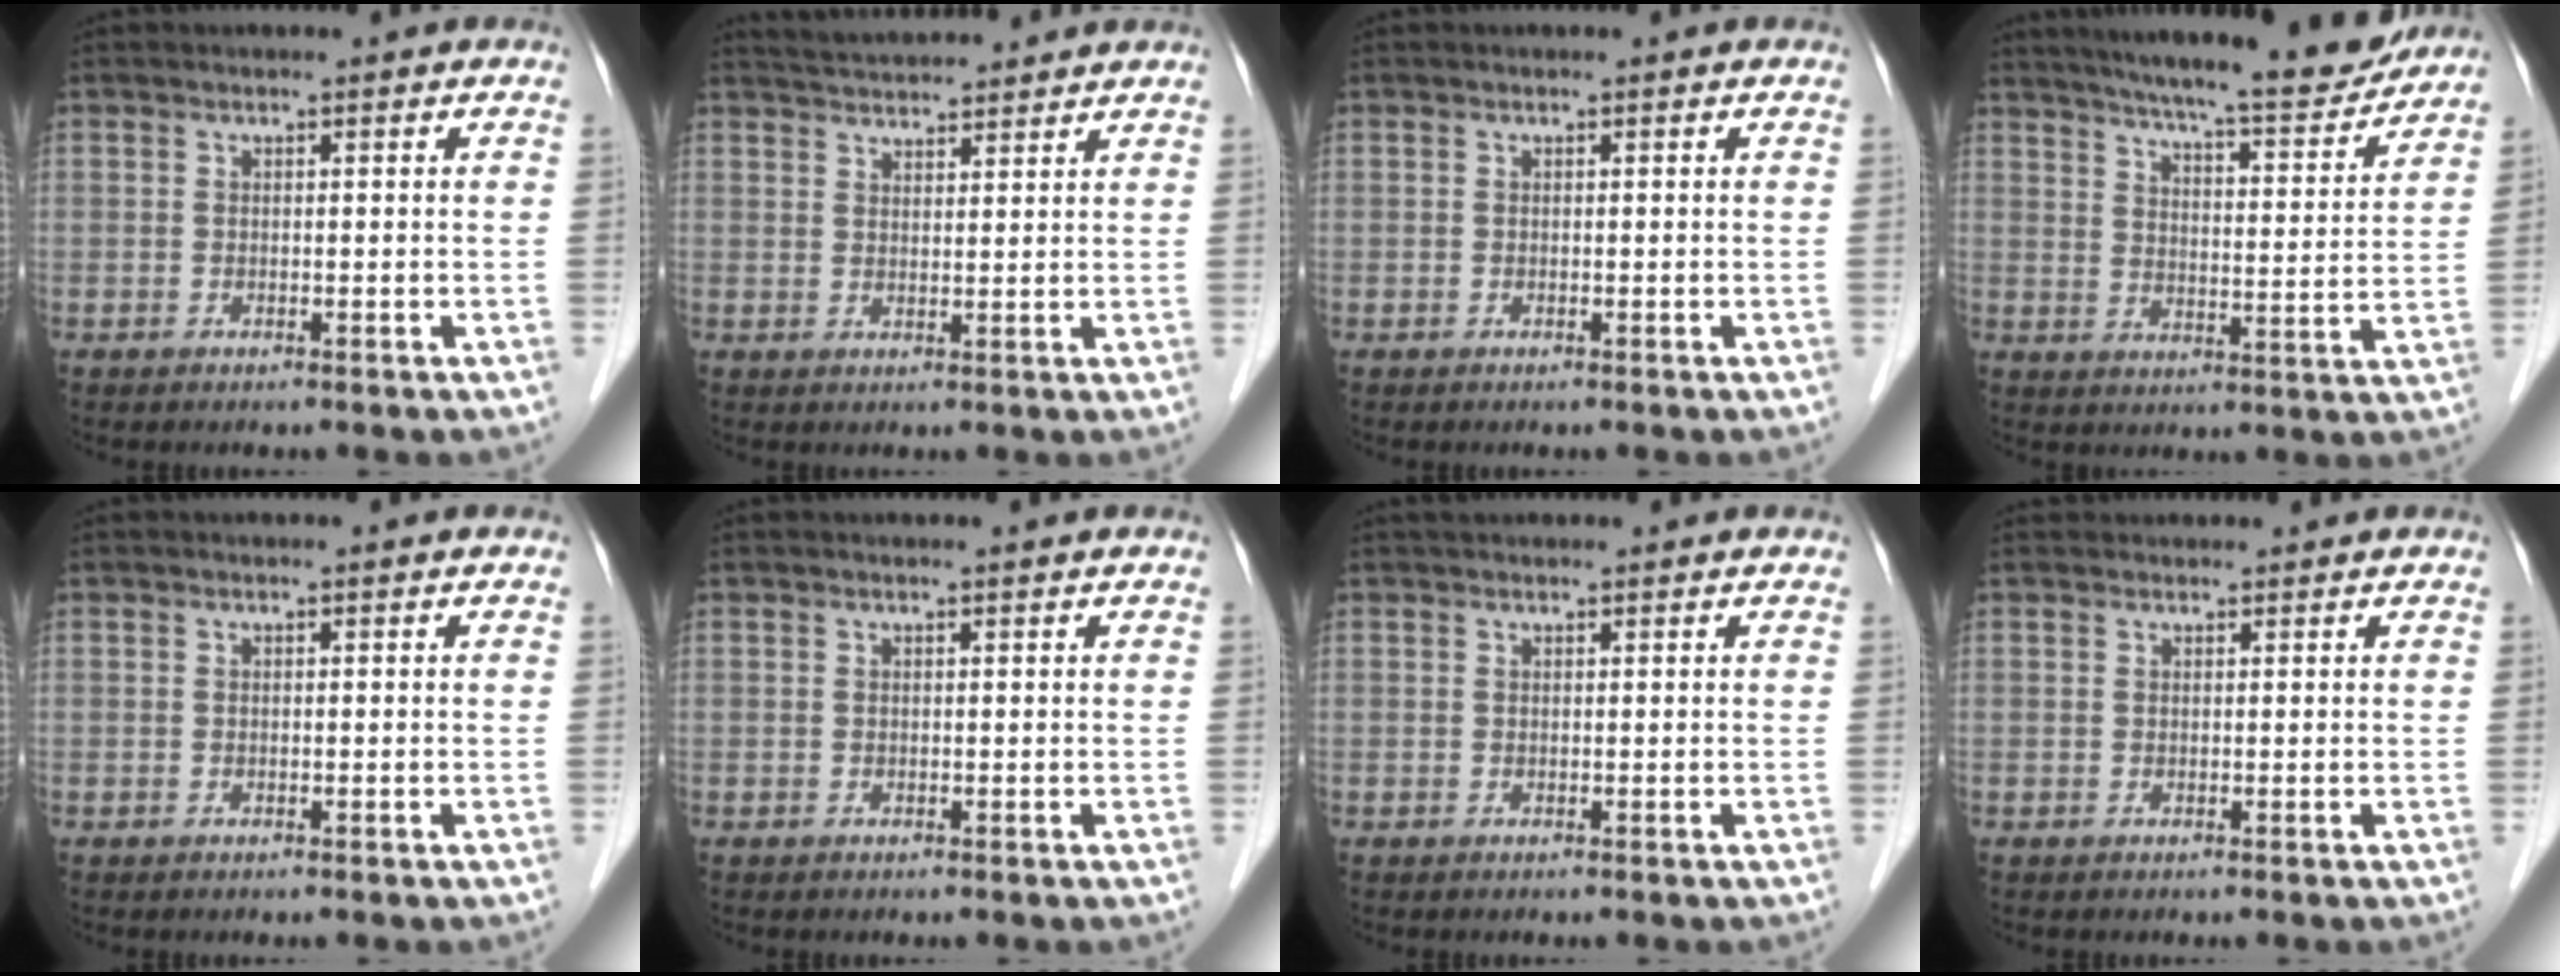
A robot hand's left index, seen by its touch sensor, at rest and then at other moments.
{"total": 7.7, "force": [7.4, 0.6, 2.0], "torque": [-0.039, 0.033, 0.112]}
{"total": 0.0}
{"total": 17.3, "force": [15.6, 1.4, 7.5], "torque": [-0.114, -0.010, 0.216]}
{"total": 0.0}
{"total": 0.8, "force": [0.7, -0.1, 0.3], "torque": [-0.010, 0.003, 0.013]}
{"total": 2.2, "force": [2.0, 0.4, 0.8], "torque": [-0.011, 0.031, 0.032]}
{"total": 2.1, "force": [2.1, 0.4, 0.1], "torque": [-0.008, 0.024, 0.031]}